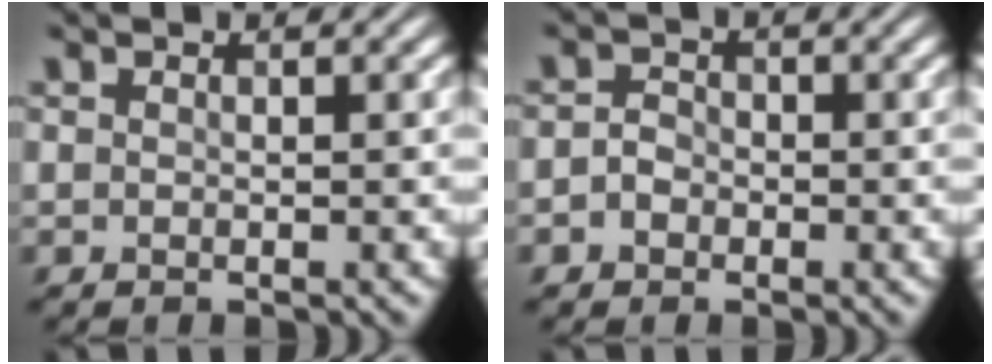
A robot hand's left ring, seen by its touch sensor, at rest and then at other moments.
{"total": 1.7, "force": [-0.6, 1.5, 0.7], "torque": [-0.002, 0.003, -0.018]}